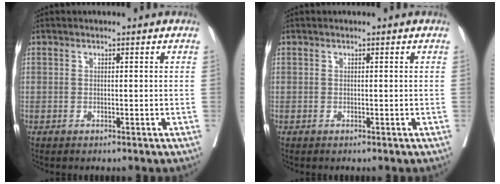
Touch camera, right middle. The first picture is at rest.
{"total": 0.0}